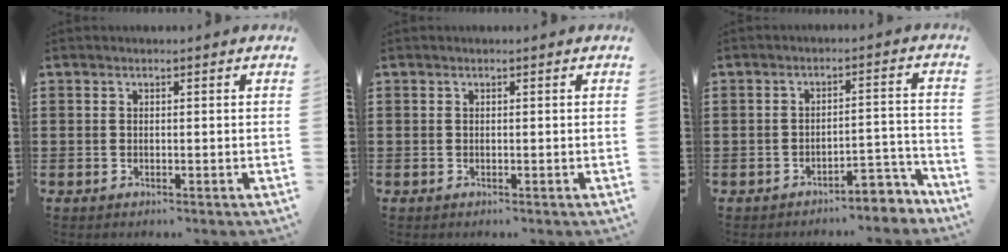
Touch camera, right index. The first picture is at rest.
{"total": 0.0}
{"total": 4.7, "force": [-4.3, 1.1, 1.5], "torque": [-0.027, 0.006, -0.087]}